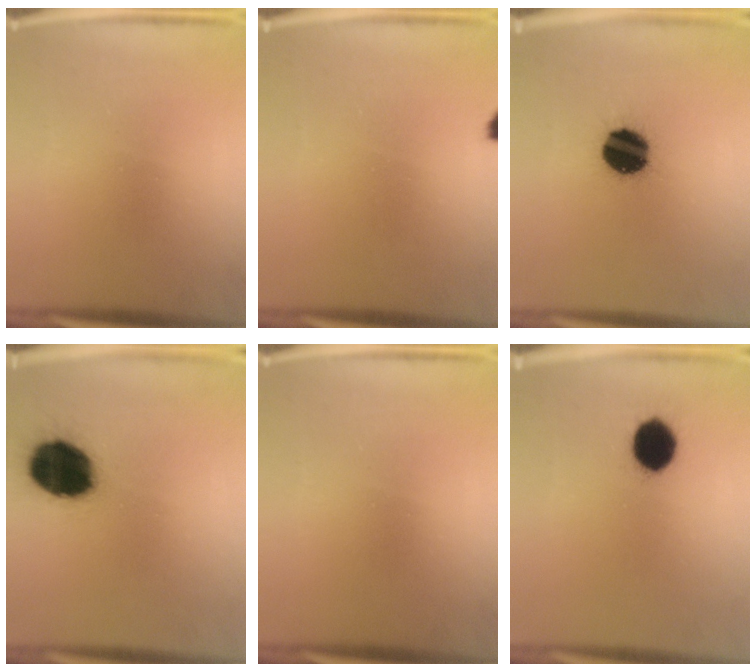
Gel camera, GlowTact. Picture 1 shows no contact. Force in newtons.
{"total": 2.2}
{"total": 13.6}
{"total": 18.2}
{"total": 0.0}
{"total": 8.6}